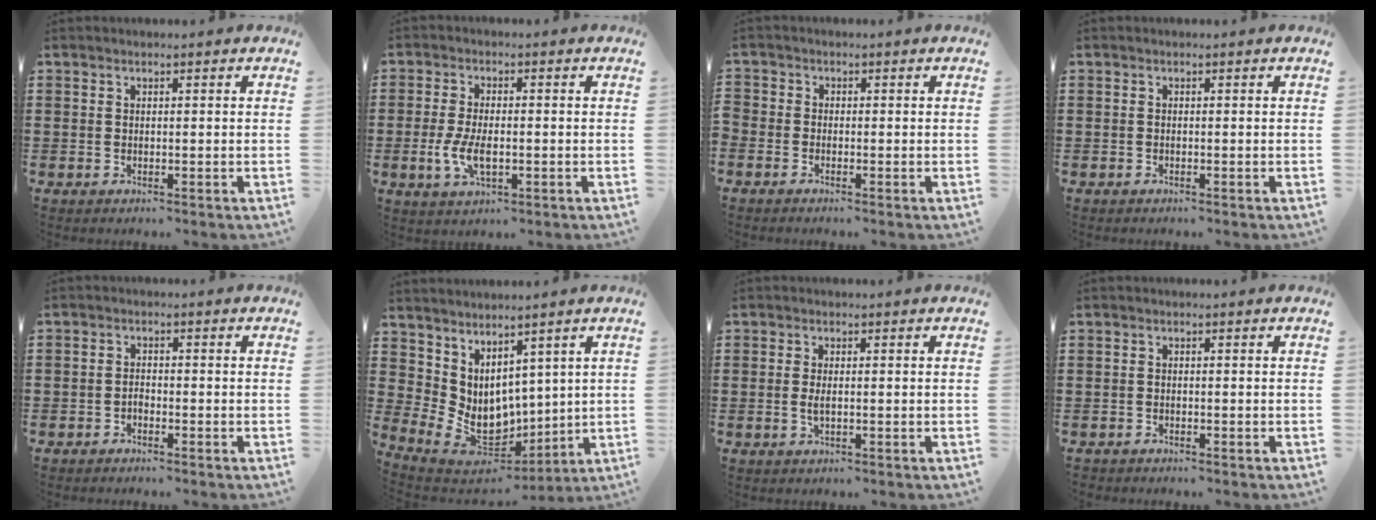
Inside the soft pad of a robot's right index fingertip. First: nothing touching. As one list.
[{"total": 5.1, "force": [-1.2, 2.5, 4.3], "torque": [-0.097, -0.006, -0.024]}, {"total": 0.8, "force": [-0.7, 0.2, 0.1], "torque": [-0.003, -0.002, -0.014]}, {"total": 0.0}, {"total": 1.0, "force": [-0.8, 0.4, 0.4], "torque": [-0.009, -0.003, -0.017]}, {"total": 7.5, "force": [1.7, 6.0, 4.1], "torque": [-0.123, -0.037, 0.045]}, {"total": 1.6, "force": [-0.2, 0.3, 1.5], "torque": [-0.036, -0.005, -0.006]}, {"total": 0.5, "force": [-0.5, 0.2, -0.2], "torque": [0.002, 0.002, -0.011]}]